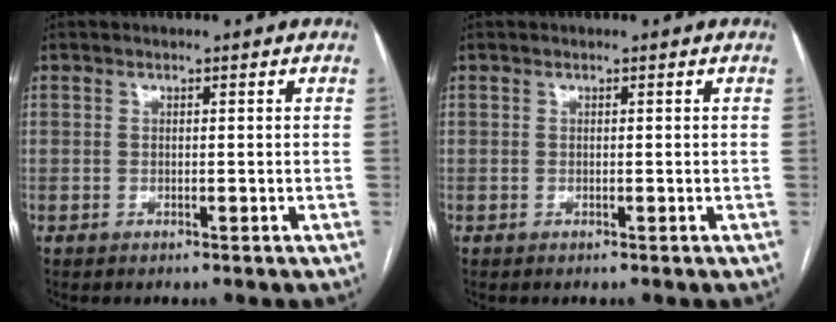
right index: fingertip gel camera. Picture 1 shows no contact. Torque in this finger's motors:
{"motor_torque": [0.00, 0.00, 0.00, 0.00]}